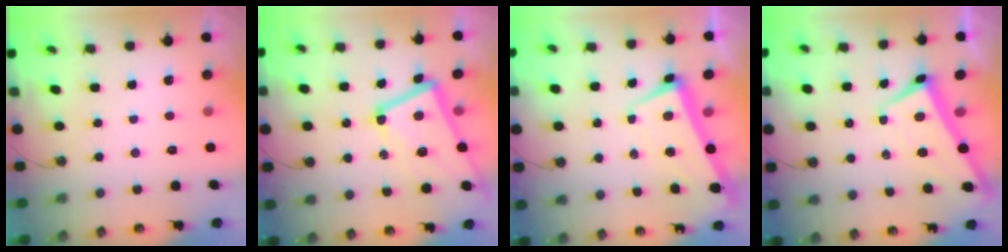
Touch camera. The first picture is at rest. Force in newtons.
{"total": 9.5, "press": 9.4, "slide": 1.5}
{"total": 3.0, "press": 2.4, "slide": 1.8}
{"total": 4.1, "press": 4.0, "slide": 0.7}